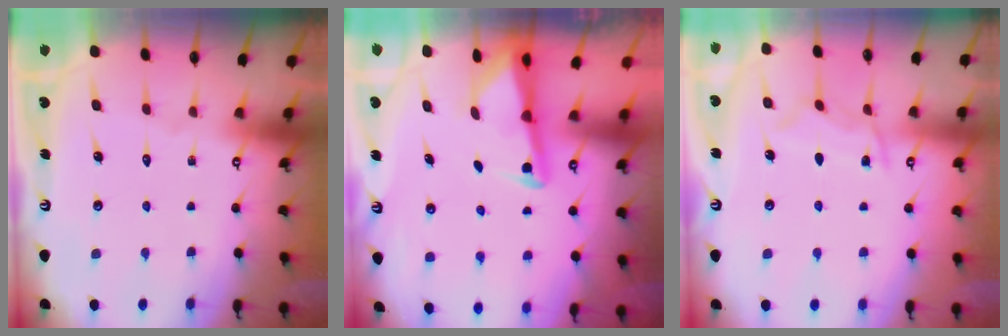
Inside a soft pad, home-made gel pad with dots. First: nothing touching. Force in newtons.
{"total": 2.9, "press": 2.9, "slide": 0.2}
{"total": 6.8, "press": 6.7, "slide": 0.8}